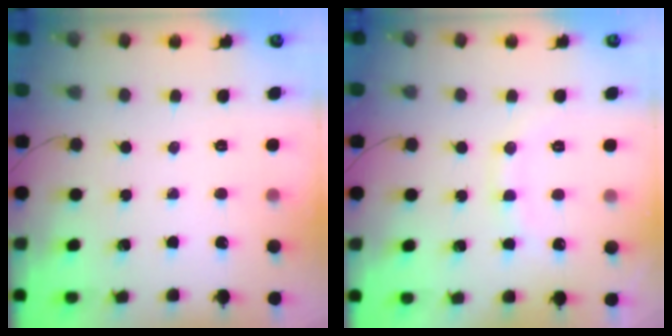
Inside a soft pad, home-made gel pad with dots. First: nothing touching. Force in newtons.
{"total": 9.8, "press": 9.7, "slide": 1.2}